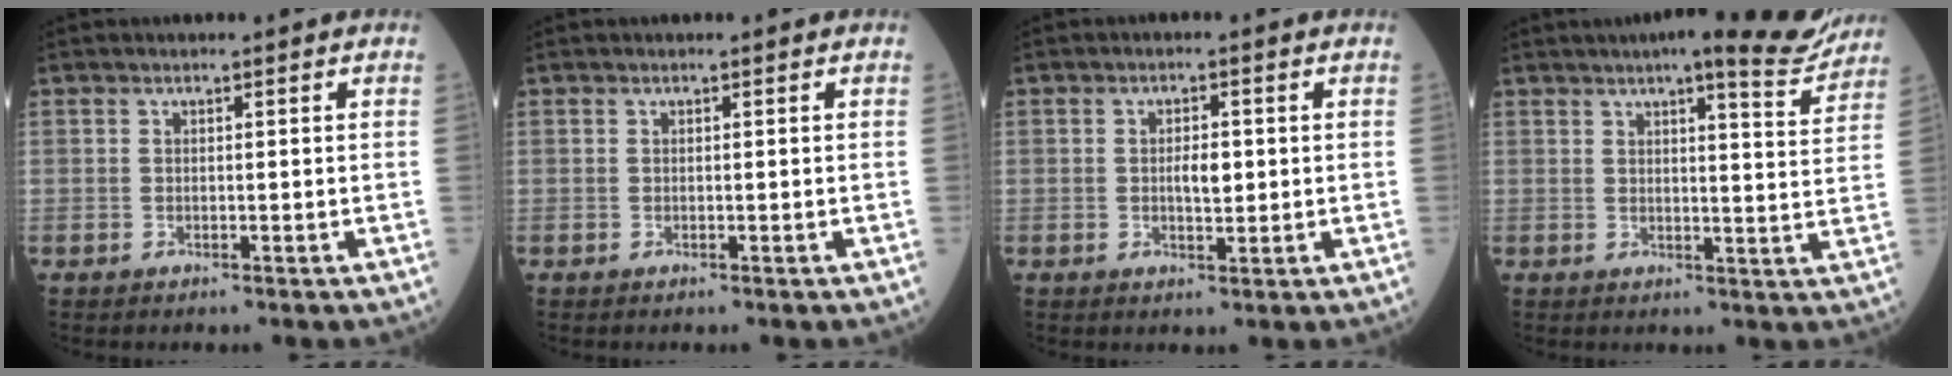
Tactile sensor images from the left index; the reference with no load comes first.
{"total": 0.0}
{"total": 2.8, "force": [0.0, 1.1, 2.6], "torque": [-0.044, -0.003, 0.001]}
{"total": 12.1, "force": [10.5, 1.5, 5.8], "torque": [-0.069, -0.018, 0.116]}